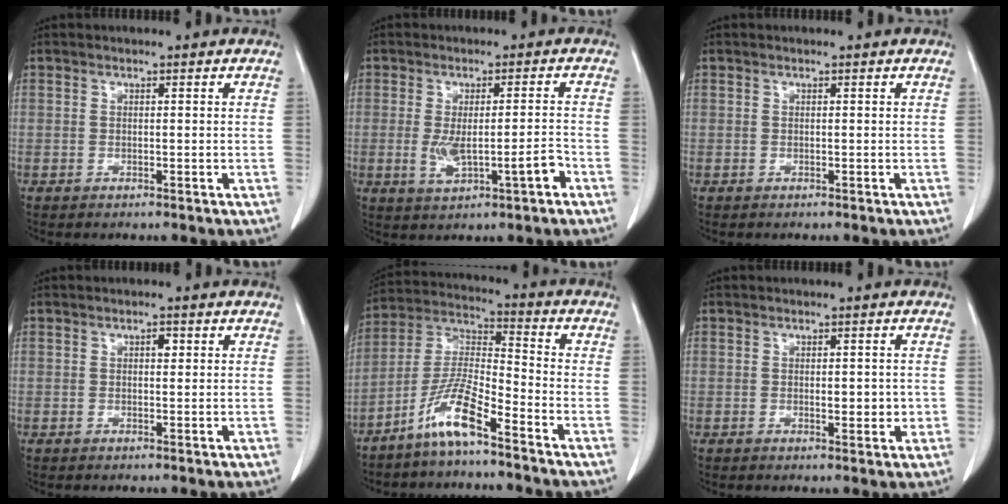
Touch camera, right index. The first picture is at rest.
{"total": 6.5, "force": [-1.9, 1.4, 6.0], "torque": [-0.107, 0.004, -0.021]}
{"total": 0.0}
{"total": 1.2, "force": [0.4, 0.6, 1.0], "torque": [-0.014, 0.002, 0.005]}
{"total": 9.4, "force": [-6.4, 0.7, 6.9], "torque": [-0.150, -0.006, -0.133]}
{"total": 2.8, "force": [-0.3, 1.3, 2.5], "torque": [-0.035, -0.001, -0.001]}